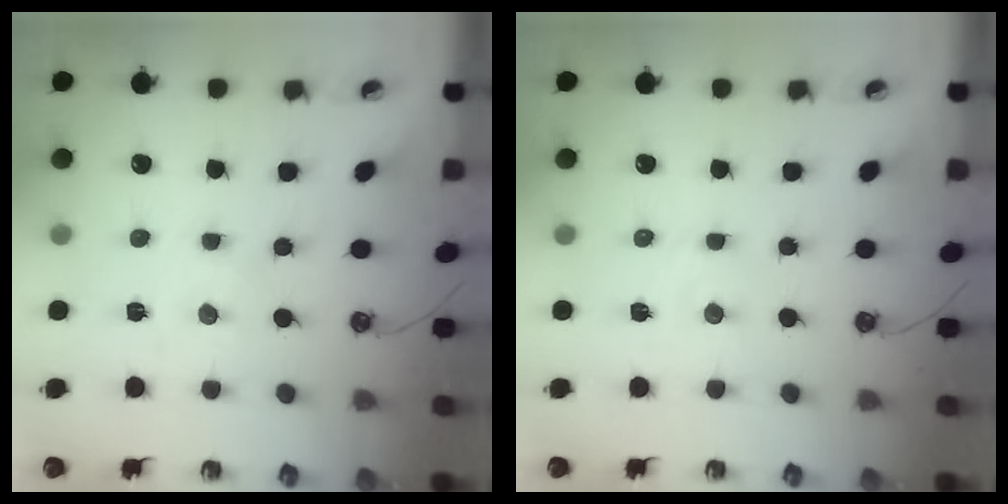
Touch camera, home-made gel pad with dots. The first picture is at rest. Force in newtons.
{"total": 2.1, "press": 2.0, "slide": 0.5}